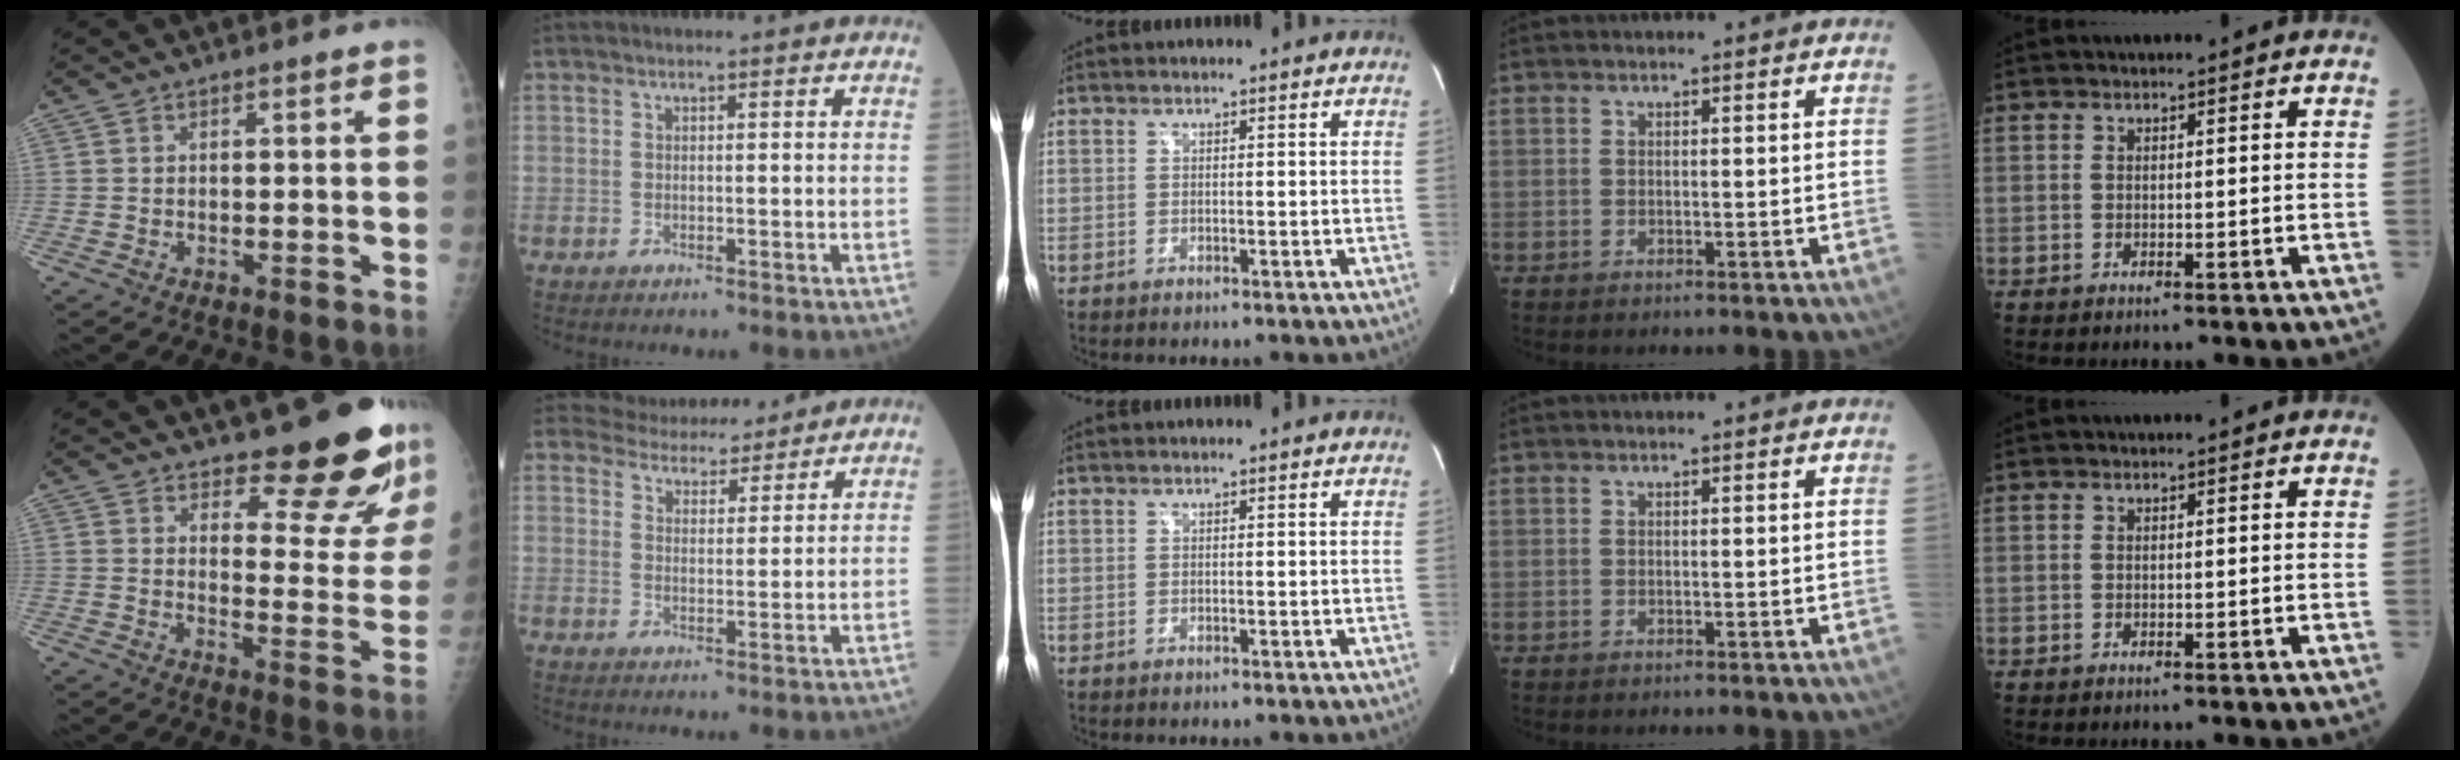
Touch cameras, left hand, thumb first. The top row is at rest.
{"thumb": {"total": 15.4, "force": [12.9, 4.1, 7.5], "torque": [-0.054, -0.116, 0.163]}, "index": {"total": 6.5, "force": [6.2, 1.8, 0.4], "torque": [-0.003, 0.006, 0.087]}}